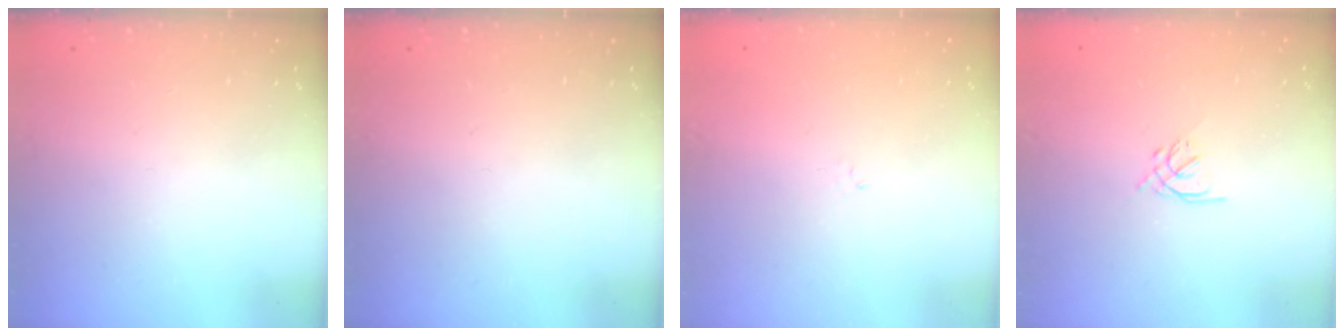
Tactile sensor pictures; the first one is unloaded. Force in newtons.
{"total": 0.0}
{"total": 1.2, "press": 1.2, "slide": 0.4}
{"total": 1.3, "press": 1.1, "slide": 0.6}